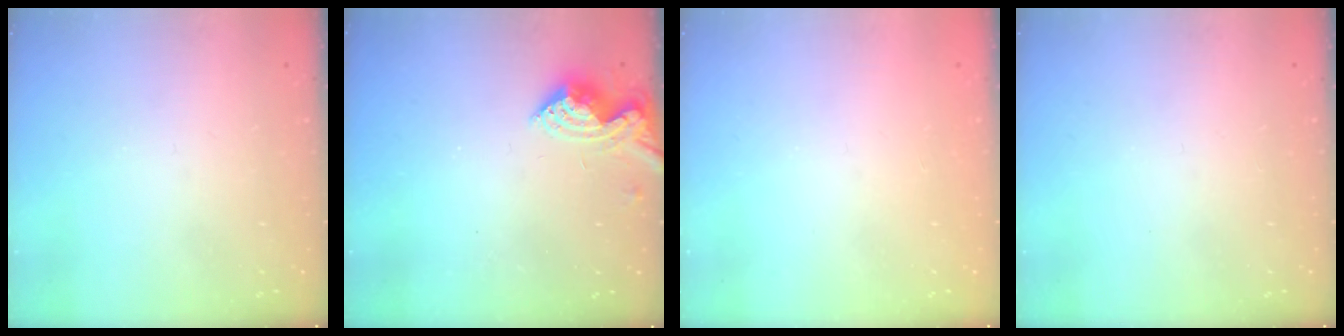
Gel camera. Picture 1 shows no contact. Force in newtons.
{"total": 9.2, "press": 9.1, "slide": 0.6}
{"total": 1.0, "press": 0.9, "slide": 0.1}
{"total": 0.0}